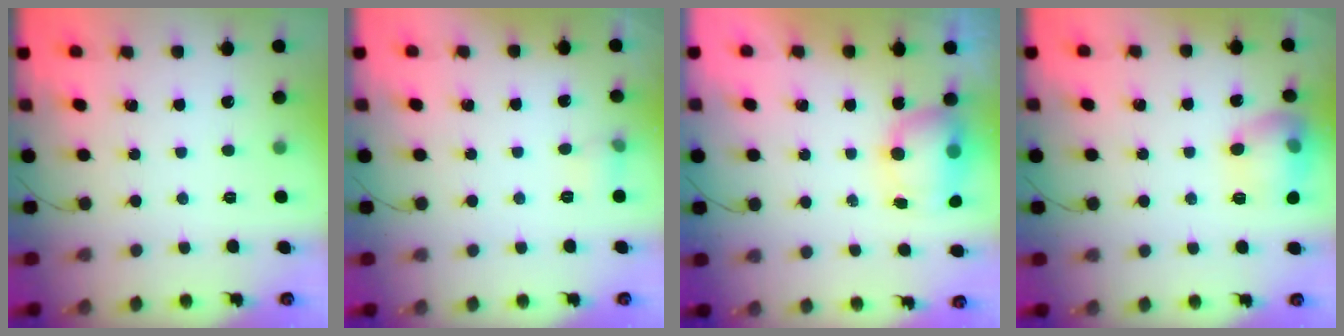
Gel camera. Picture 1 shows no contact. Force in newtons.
{"total": 5.6, "press": 5.3, "slide": 1.9}
{"total": 11.2, "press": 9.0, "slide": 6.7}
{"total": 12.8, "press": 12.7, "slide": 1.1}